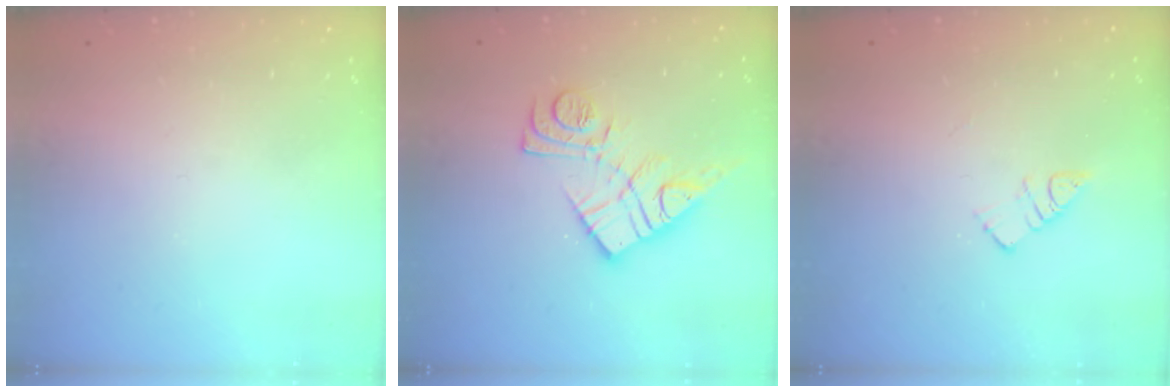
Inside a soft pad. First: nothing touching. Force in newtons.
{"total": 13.5, "press": 13.5, "slide": 0.8}
{"total": 5.7, "press": 5.6, "slide": 0.6}